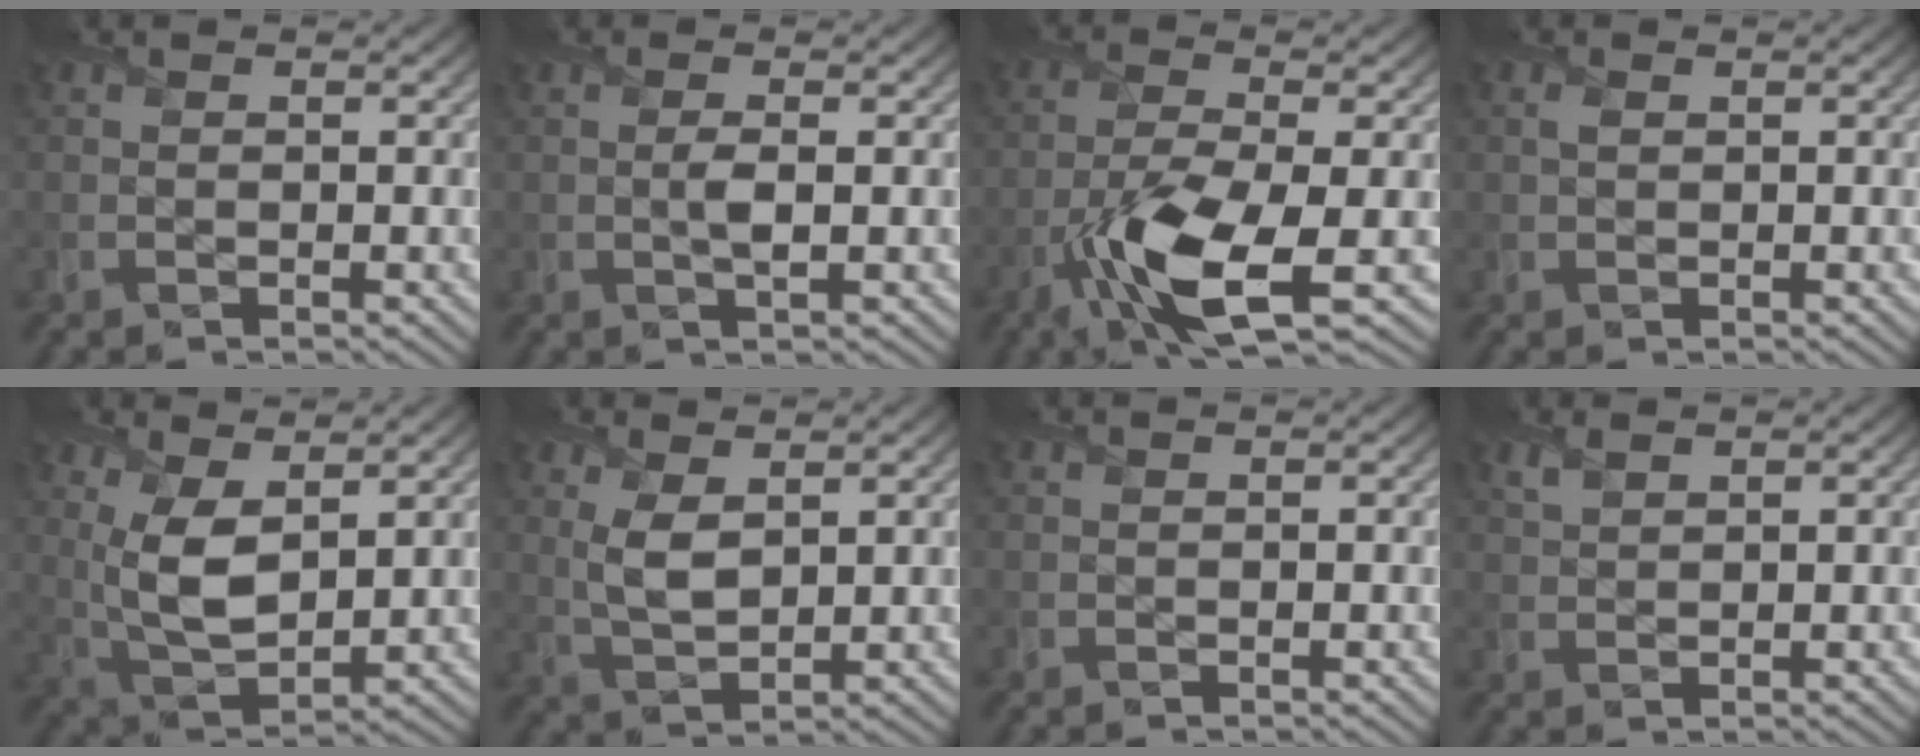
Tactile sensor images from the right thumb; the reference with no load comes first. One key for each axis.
{"total": 1.9, "fx": 0.1, "fy": 0.3, "fz": 1.9, "tx": -0.040, "ty": 0.002, "tz": -0.001}
{"total": 9.6, "fx": -4.0, "fy": 2.8, "fz": 8.3, "tx": -0.166, "ty": -0.010, "tz": -0.084}
{"total": 0.8, "fx": 0.4, "fy": 0.4, "fz": 0.6, "tx": -0.015, "ty": -0.001, "tz": 0.008}
{"total": 7.8, "fx": 2.4, "fy": 3.8, "fz": 6.4, "tx": -0.148, "ty": -0.003, "tz": 0.047}
{"total": 4.6, "fx": 1.6, "fy": 2.2, "fz": 3.7, "tx": -0.092, "ty": -0.003, "tz": 0.037}
{"total": 0.0}
{"total": 1.4, "fx": 1.2, "fy": 0.5, "fz": 0.4, "tx": -0.016, "ty": 0.000, "tz": 0.029}